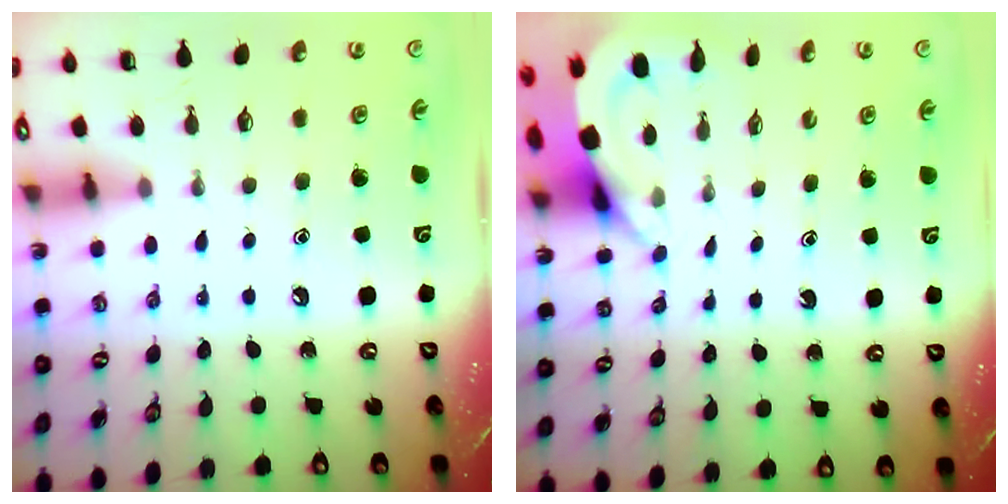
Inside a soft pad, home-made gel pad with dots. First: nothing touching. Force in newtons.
{"total": 3.9, "press": 3.9, "slide": 0.2}